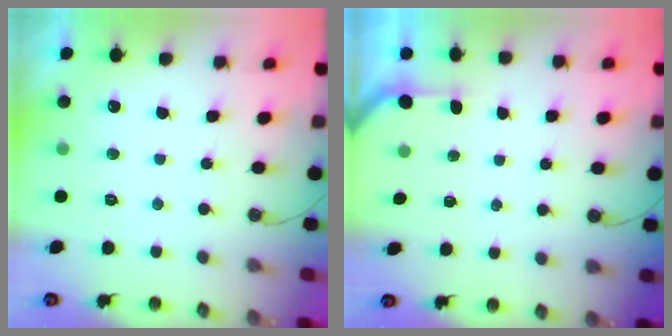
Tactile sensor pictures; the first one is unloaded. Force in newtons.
{"total": 1.2, "press": 1.2, "slide": 0.1}